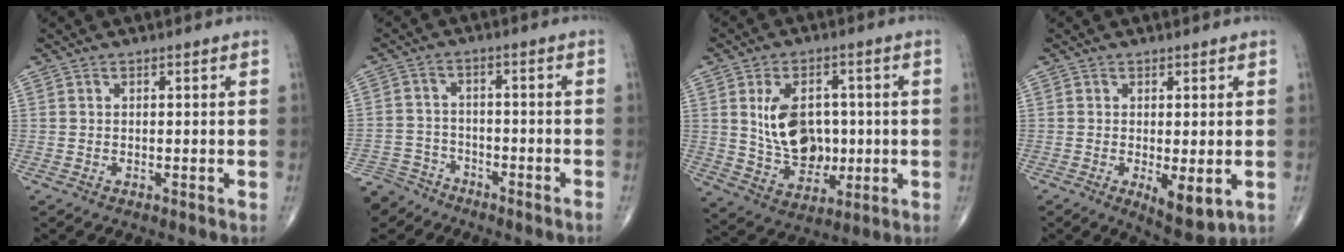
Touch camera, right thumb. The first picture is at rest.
{"total": 8.6, "force": [-7.5, 4.2, 1.0], "torque": [-0.022, 0.031, -0.137]}
{"total": 12.7, "force": [1.1, 9.0, 9.0], "torque": [-0.117, -0.006, 0.034]}
{"total": 6.2, "force": [-1.3, 2.4, 5.5], "torque": [-0.081, -0.019, -0.013]}